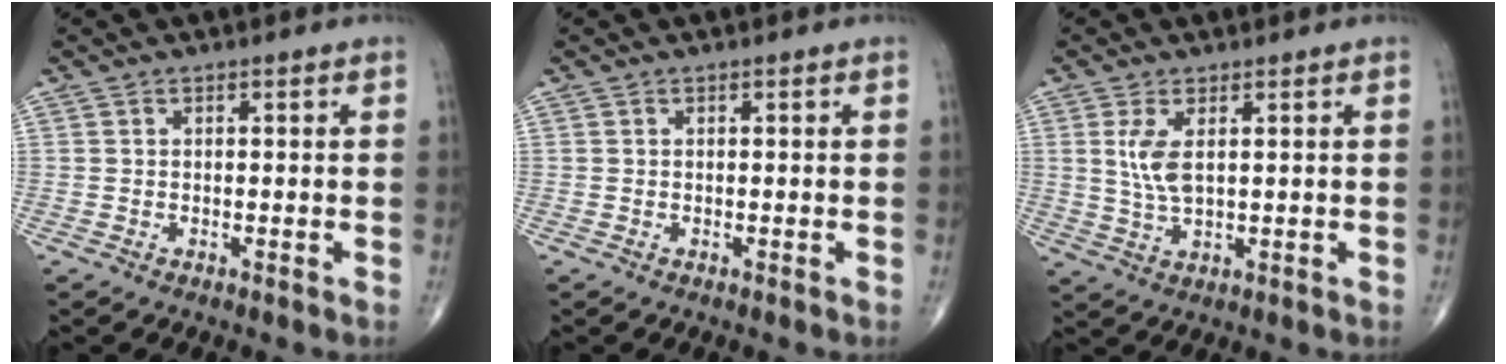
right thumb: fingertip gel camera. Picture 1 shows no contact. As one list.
[{"total": 0.0}, {"total": 5.0, "force": [1.3, 1.9, 4.5], "torque": [-0.099, -0.011, 0.032]}]